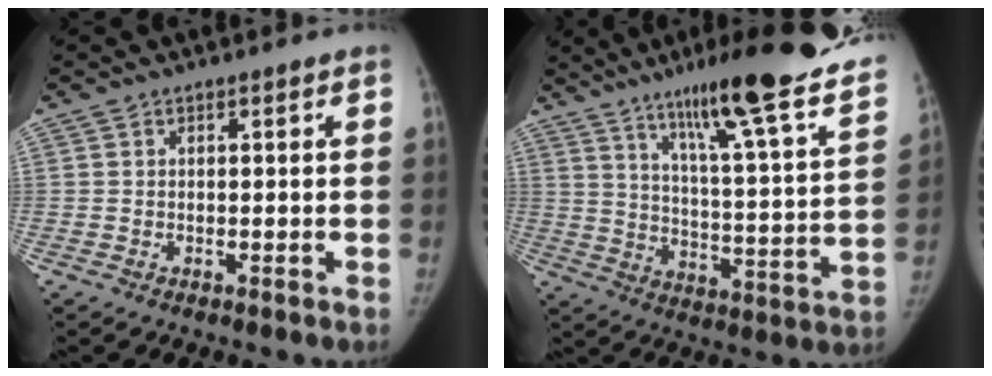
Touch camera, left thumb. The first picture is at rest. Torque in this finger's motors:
{"motor_torque": [1.25, -0.49, 1.39, -1.38, 0.28]}